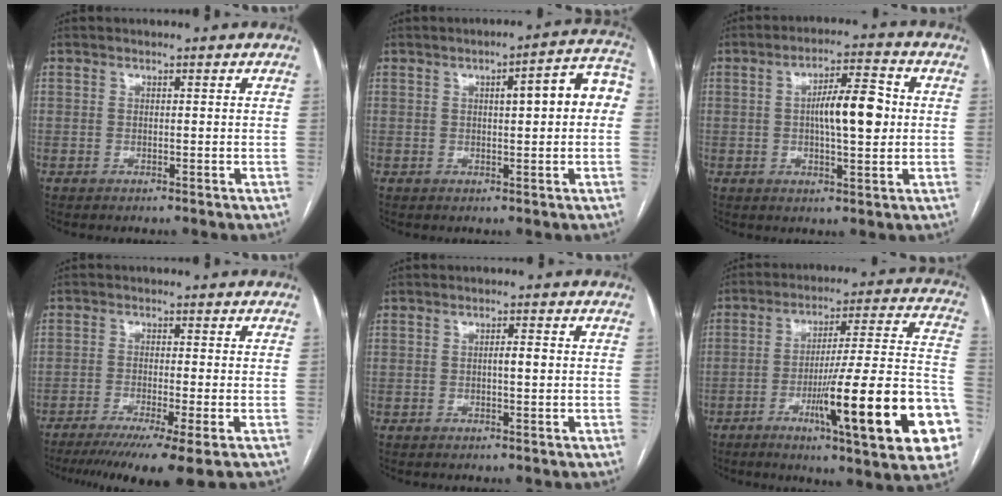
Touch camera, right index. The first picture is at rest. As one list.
[{"total": 8.3, "force": [1.0, 1.7, 8.1], "torque": [-0.101, 0.032, 0.009]}, {"total": 9.0, "force": [0.5, 2.3, 8.7], "torque": [-0.144, 0.016, 0.007]}, {"total": 11.2, "force": [-7.9, -0.4, 7.8], "torque": [-0.118, -0.024, -0.124]}, {"total": 1.7, "force": [0.0, 0.2, 1.7], "torque": [-0.028, 0.003, 0.000]}, {"total": 23.7, "force": [-8.6, 1.6, 22.0], "torque": [-0.260, -0.002, -0.122]}]